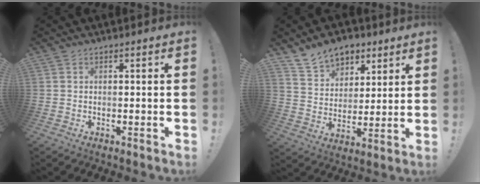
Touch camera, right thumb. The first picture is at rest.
{"total": 12.4, "force": [8.4, 8.2, 3.7], "torque": [-0.057, -0.055, 0.164]}